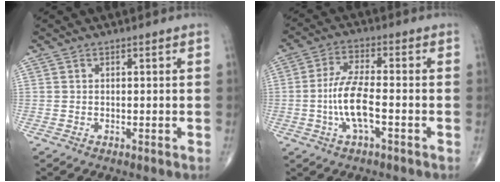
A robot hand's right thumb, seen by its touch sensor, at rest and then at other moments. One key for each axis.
{"total": 8.4, "fx": -2.1, "fy": 2.5, "fz": 7.8, "tx": -0.167, "ty": 0.019, "tz": -0.043}